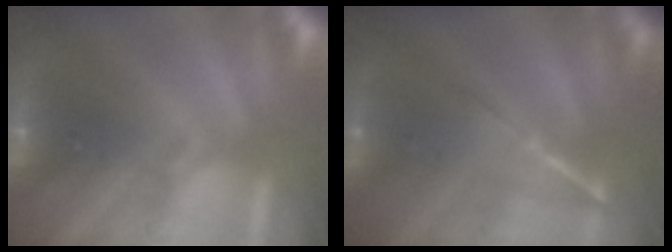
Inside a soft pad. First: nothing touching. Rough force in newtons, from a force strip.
{"total": 1.5}